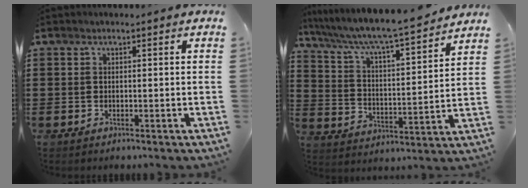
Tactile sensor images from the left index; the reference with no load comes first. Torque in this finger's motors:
{"motor_torque": [0.60, 0.07, 0.56, 0.21]}